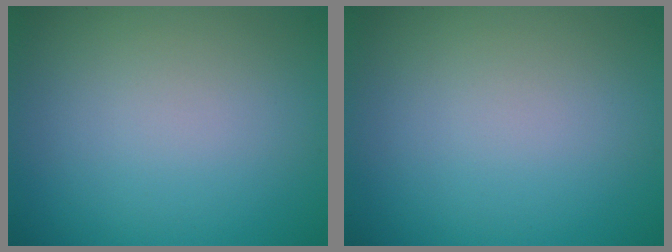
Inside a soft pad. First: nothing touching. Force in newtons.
{"total": 0.0}